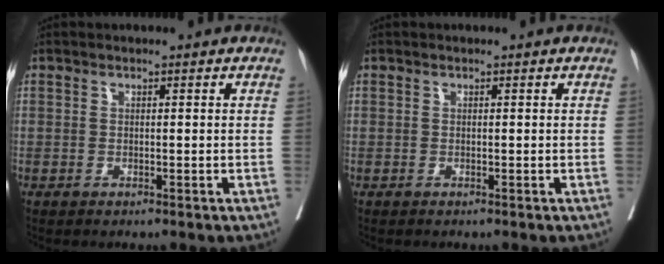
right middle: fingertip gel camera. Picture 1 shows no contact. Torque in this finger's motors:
{"motor_torque": [-0.76, 0.20, -0.08, -0.05]}